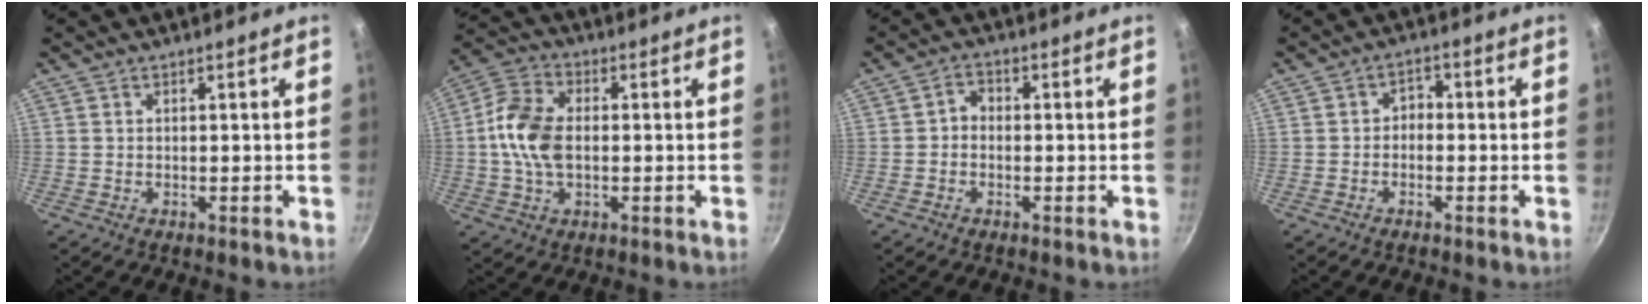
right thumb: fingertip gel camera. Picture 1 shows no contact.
{"total": 11.0, "force": [-0.3, 6.9, 8.5], "torque": [-0.159, 0.019, -0.018]}
{"total": 2.6, "force": [-0.6, 2.1, 1.4], "torque": [-0.016, 0.014, -0.018]}
{"total": 2.7, "force": [-0.8, 2.1, 1.5], "torque": [-0.010, 0.014, -0.019]}